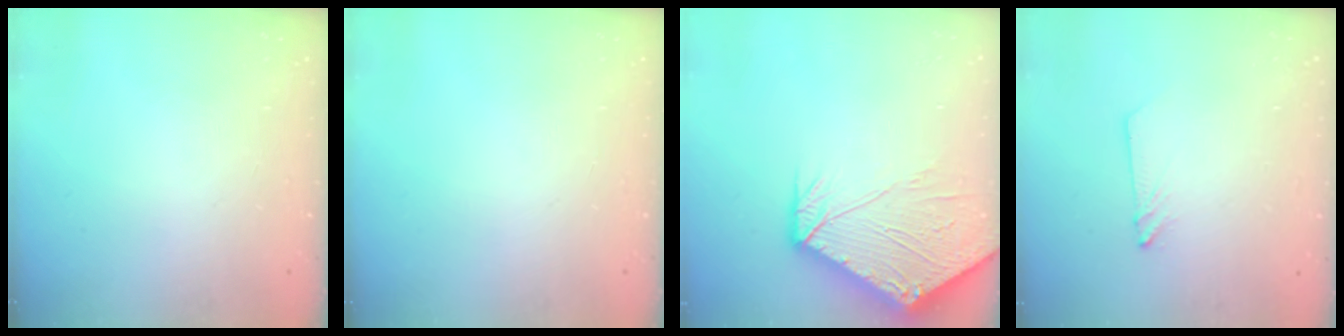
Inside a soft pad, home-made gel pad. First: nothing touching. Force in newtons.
{"total": 0.0}
{"total": 17.6, "press": 17.4, "slide": 2.3}
{"total": 2.4, "press": 2.4, "slide": 0.2}